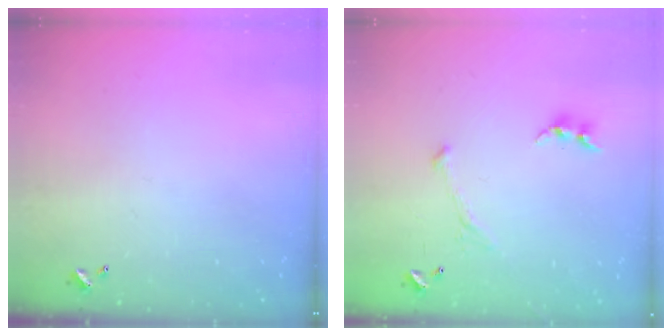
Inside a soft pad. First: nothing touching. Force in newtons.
{"total": 3.8, "press": 3.7, "slide": 0.9}